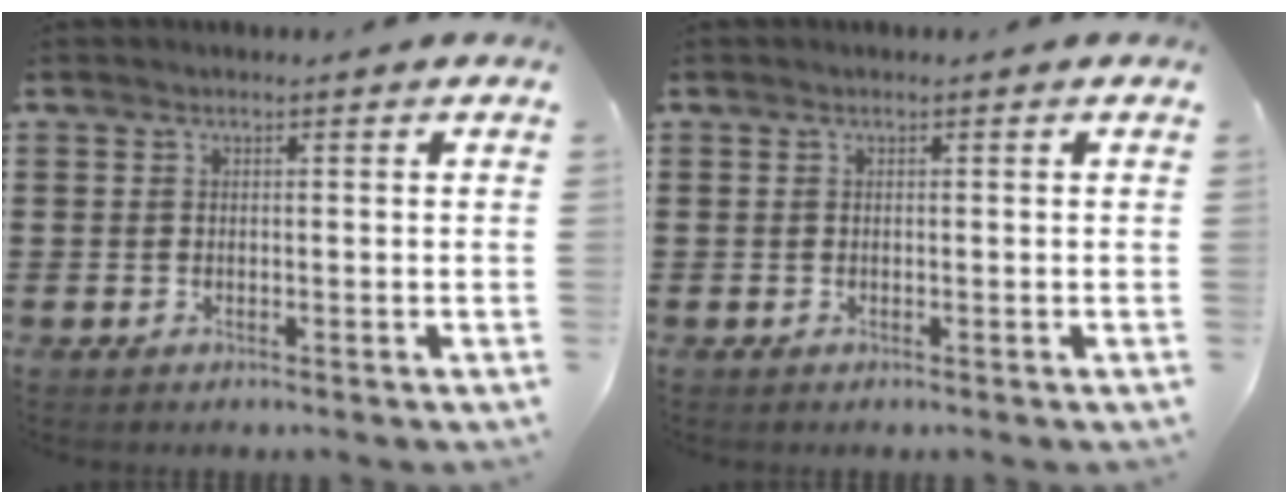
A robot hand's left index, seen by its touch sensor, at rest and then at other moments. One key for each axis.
{"total": 0.0}